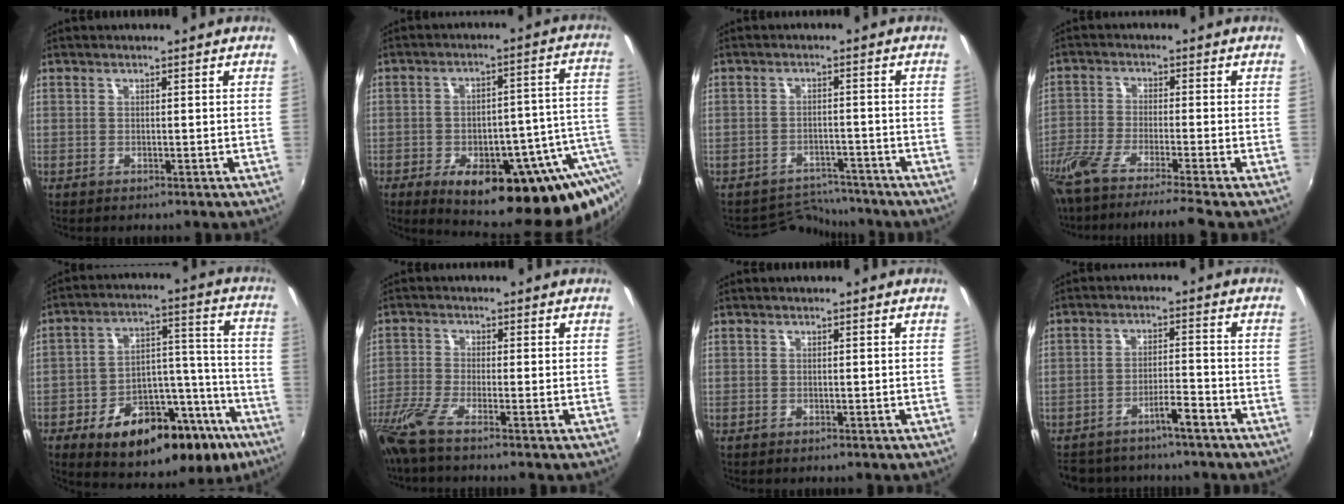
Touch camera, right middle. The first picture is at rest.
{"total": 24.8, "force": [-11.5, 10.0, 19.5], "torque": [-0.259, -0.013, -0.135]}
{"total": 5.6, "force": [-5.4, 1.3, -0.9], "torque": [0.004, 0.009, -0.085]}
{"total": 13.1, "force": [-11.1, -0.9, 6.9], "torque": [-0.143, -0.045, -0.194]}
{"total": 24.3, "force": [-14.9, 12.3, 14.7], "torque": [-0.231, 0.036, -0.198]}
{"total": 6.1, "force": [-4.8, -0.5, 3.8], "torque": [-0.096, -0.026, -0.099]}
{"total": 0.0}
{"total": 7.7, "force": [-6.6, 2.0, 3.5], "torque": [-0.064, 0.016, -0.096]}